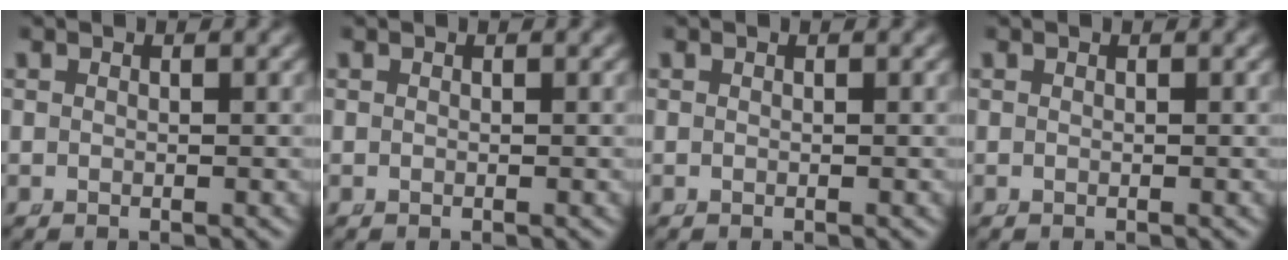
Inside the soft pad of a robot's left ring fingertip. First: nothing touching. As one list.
[{"total": 0.0}, {"total": 0.0}, {"total": 0.0}]